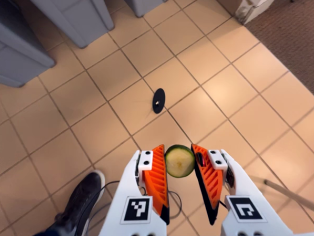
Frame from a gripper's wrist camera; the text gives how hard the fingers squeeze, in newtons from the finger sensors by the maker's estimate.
{"total": 5.6, "left": 5.1, "right": 6.2}